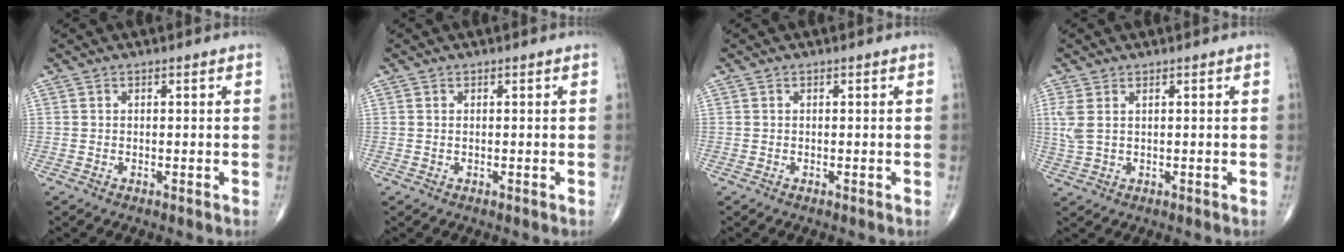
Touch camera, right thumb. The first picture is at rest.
{"total": 0.0}
{"total": 0.0}
{"total": 3.6, "force": [1.3, 1.6, 2.9], "torque": [-0.084, 0.005, 0.033]}